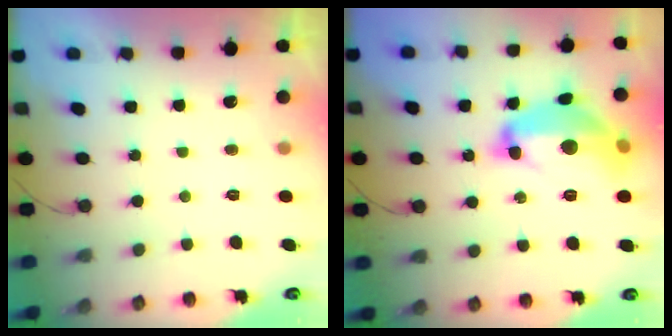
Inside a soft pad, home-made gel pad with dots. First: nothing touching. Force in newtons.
{"total": 15.6, "press": 15.5, "slide": 1.4}